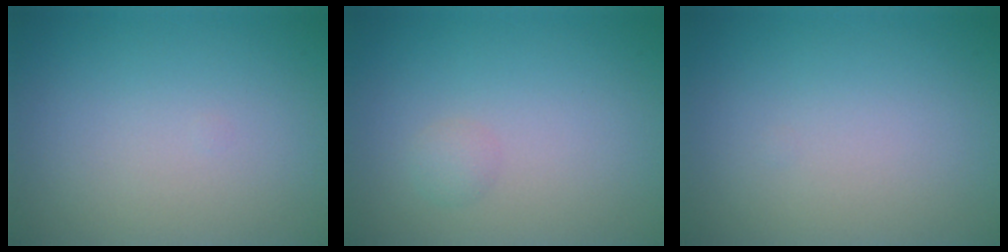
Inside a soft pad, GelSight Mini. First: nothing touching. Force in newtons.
{"total": 0.9, "press": 0.9, "slide": 0.0}
{"total": 0.0}